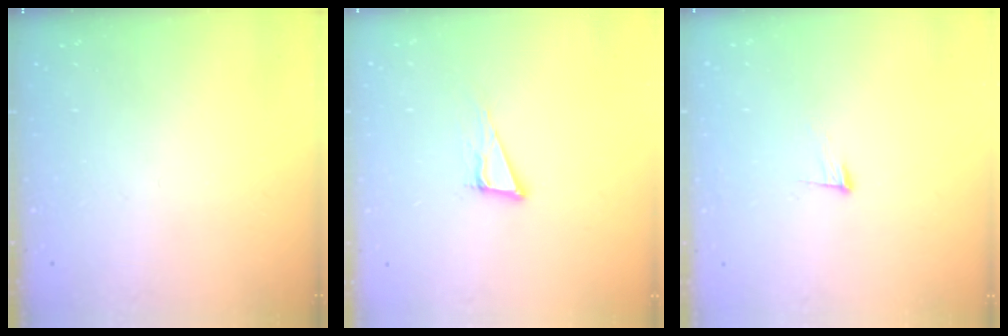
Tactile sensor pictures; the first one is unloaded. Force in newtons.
{"total": 8.3, "press": 7.6, "slide": 3.4}
{"total": 8.9, "press": 8.8, "slide": 1.6}